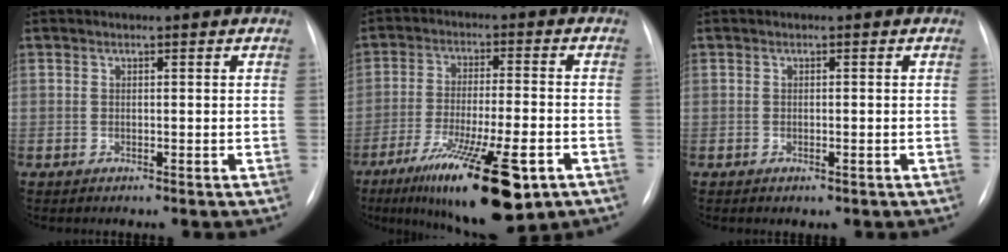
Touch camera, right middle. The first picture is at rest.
{"total": 17.7, "force": [-9.8, 3.6, 14.3], "torque": [-0.216, -0.030, -0.150]}
{"total": 0.7, "force": [-0.3, 0.2, 0.5], "torque": [-0.009, -0.002, -0.001]}